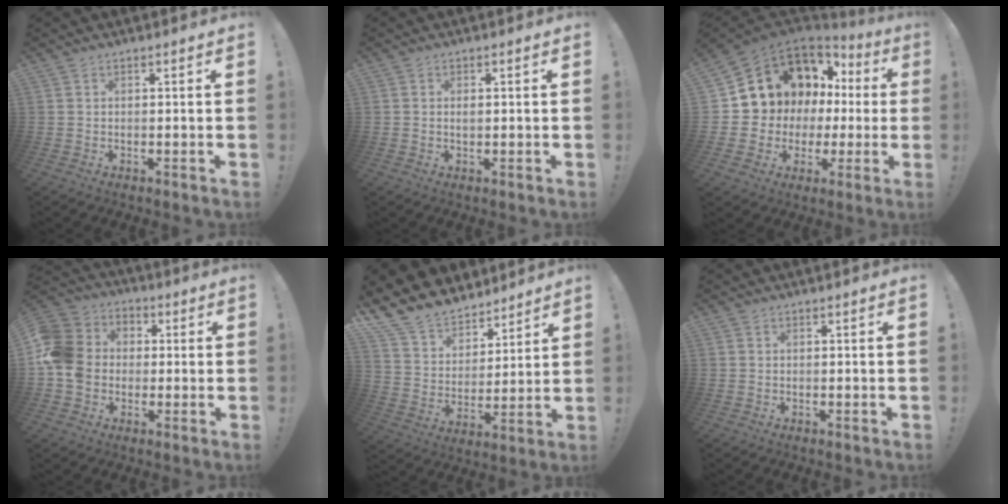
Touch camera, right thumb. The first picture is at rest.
{"total": 0.9, "force": [0.1, 0.6, 0.6], "torque": [-0.012, 0.004, 0.001]}
{"total": 10.4, "force": [4.5, 8.6, 3.7], "torque": [-0.065, -0.048, 0.103]}
{"total": 13.3, "force": [-1.4, 11.6, 6.3], "torque": [-0.120, 0.024, -0.020]}
{"total": 13.7, "force": [11.4, 7.1, 2.7], "torque": [-0.061, -0.095, 0.215]}
{"total": 0.0}